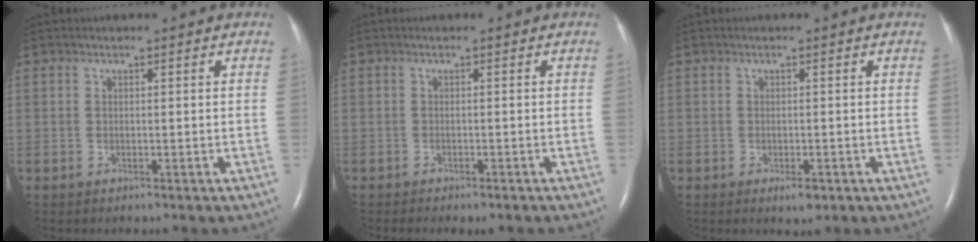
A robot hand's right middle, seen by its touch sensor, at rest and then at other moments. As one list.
[{"total": 3.4, "force": [-2.9, 0.7, 1.6], "torque": [-0.020, -0.006, -0.033]}, {"total": 1.9, "force": [-1.0, 0.7, 1.5], "torque": [-0.022, -0.001, -0.012]}]